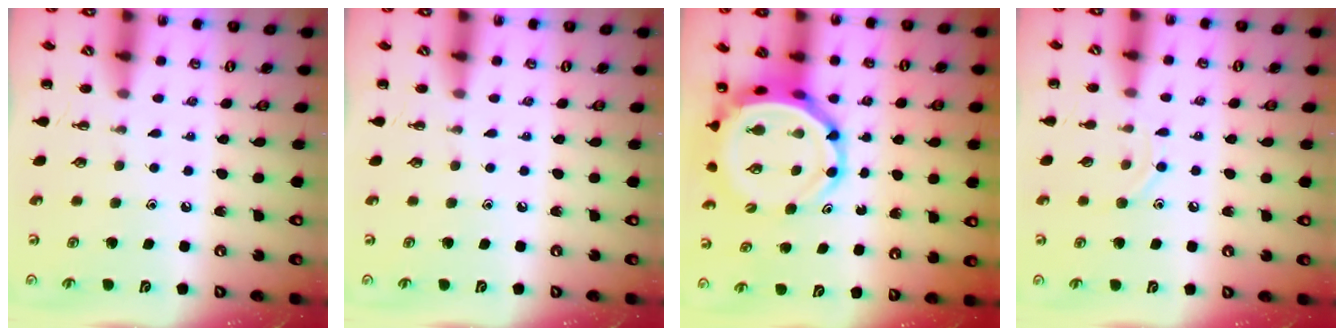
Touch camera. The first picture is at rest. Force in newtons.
{"total": 0.0}
{"total": 6.8, "press": 6.5, "slide": 1.9}
{"total": 5.5, "press": 5.3, "slide": 1.3}